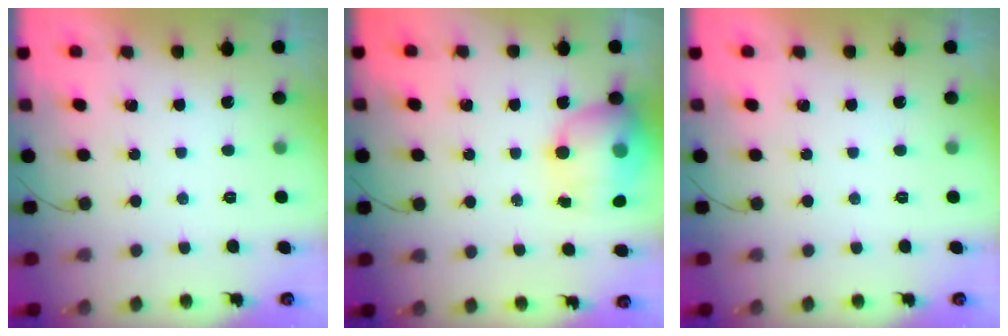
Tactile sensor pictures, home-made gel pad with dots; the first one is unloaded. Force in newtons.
{"total": 13.7, "press": 13.3, "slide": 3.3}
{"total": 0.0}